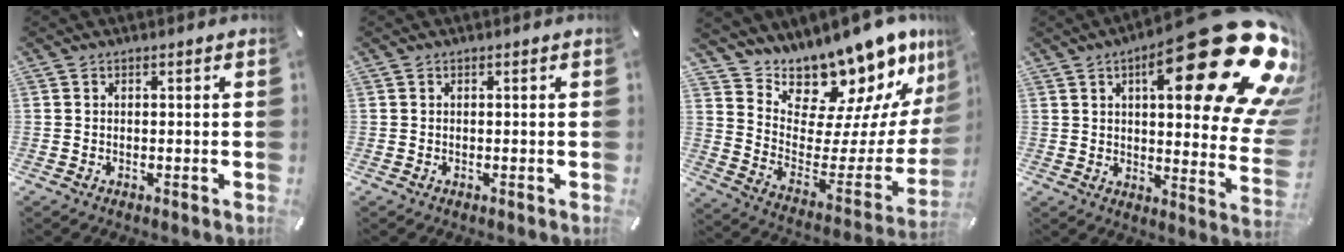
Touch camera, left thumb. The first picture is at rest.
{"total": 0.0}
{"total": 15.0, "force": [14.5, 4.0, 0.5], "torque": [-0.010, -0.160, 0.243]}
{"total": 35.3, "force": [16.0, 11.9, 29.1], "torque": [-0.370, -0.118, 0.278]}